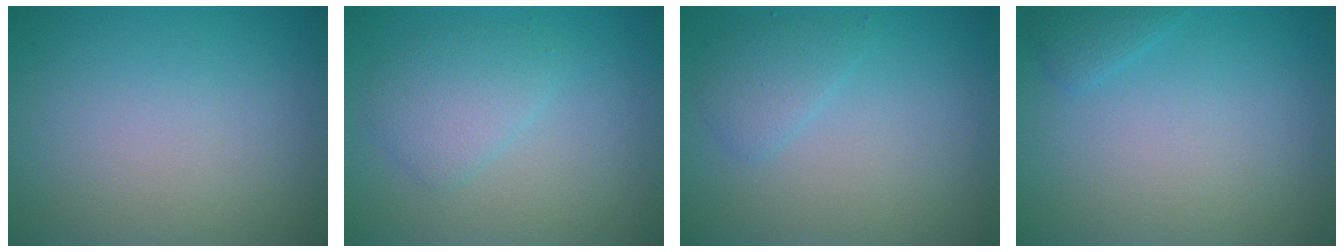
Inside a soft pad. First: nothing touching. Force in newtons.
{"total": 2.7, "press": 2.7, "slide": 0.2}
{"total": 1.8, "press": 1.8, "slide": 0.1}
{"total": 1.1, "press": 1.1, "slide": 0.0}